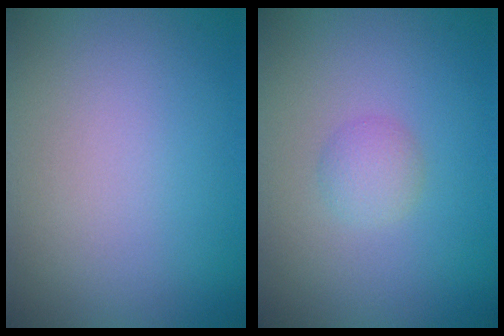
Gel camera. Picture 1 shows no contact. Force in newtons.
{"total": 1.6, "press": 1.6, "slide": 0.0}